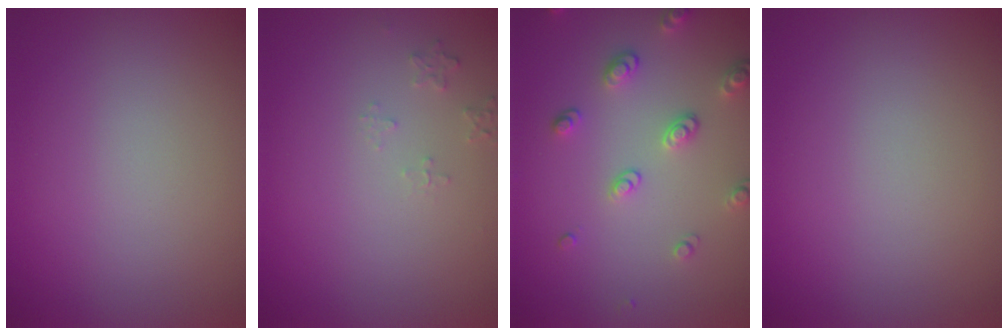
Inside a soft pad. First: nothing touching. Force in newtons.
{"total": 1.1, "press": 1.1, "slide": 0.2}
{"total": 2.6, "press": 2.4, "slide": 0.9}
{"total": 0.0}